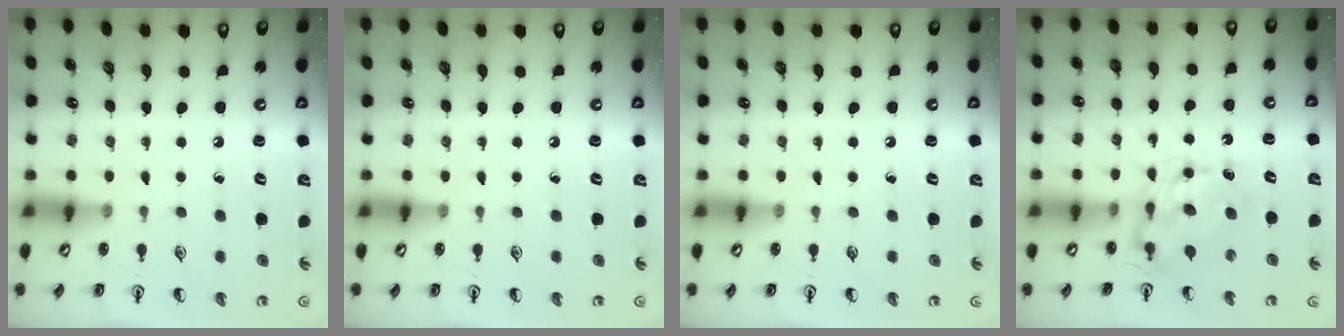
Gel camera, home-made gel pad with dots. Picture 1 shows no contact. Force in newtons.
{"total": 0.0}
{"total": 0.0}
{"total": 8.2, "press": 8.2, "slide": 0.8}